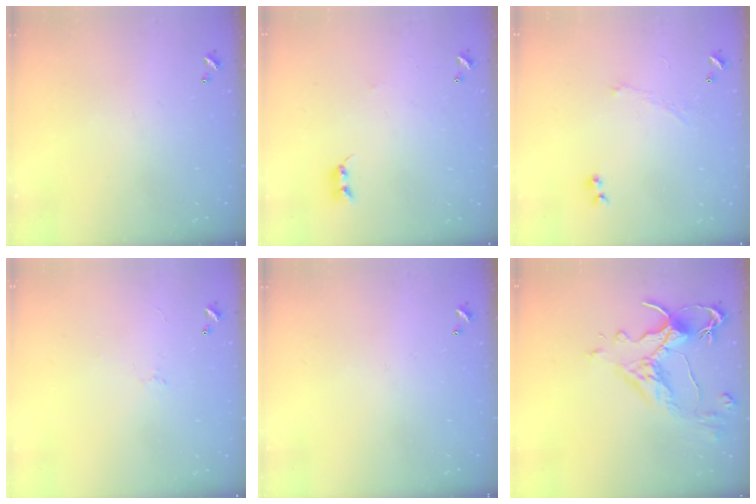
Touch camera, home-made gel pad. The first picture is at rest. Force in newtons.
{"total": 2.2, "press": 2.2, "slide": 0.4}
{"total": 1.2, "press": 1.0, "slide": 0.8}
{"total": 0.5, "press": 0.1, "slide": 0.5}
{"total": 0.0}
{"total": 6.2, "press": 6.0, "slide": 1.6}